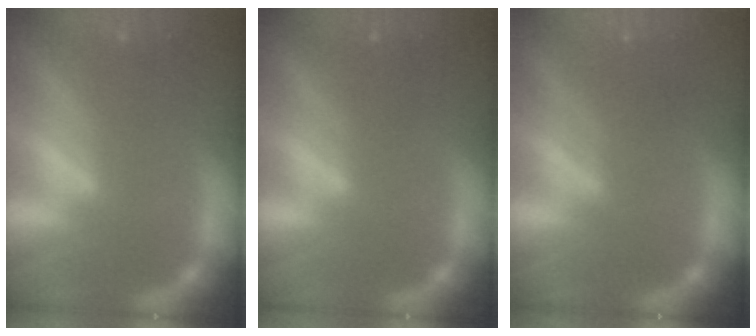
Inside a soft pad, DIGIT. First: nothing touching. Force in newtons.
{"total": 1.5}
{"total": 2.0}